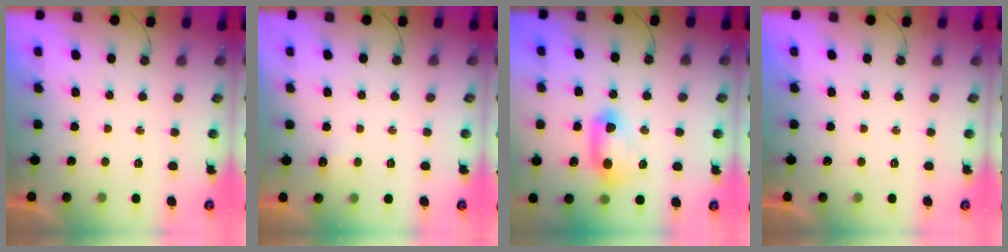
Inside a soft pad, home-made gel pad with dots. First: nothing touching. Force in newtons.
{"total": 3.8, "press": 3.7, "slide": 0.6}
{"total": 12.3, "press": 11.5, "slide": 4.2}
{"total": 0.0}